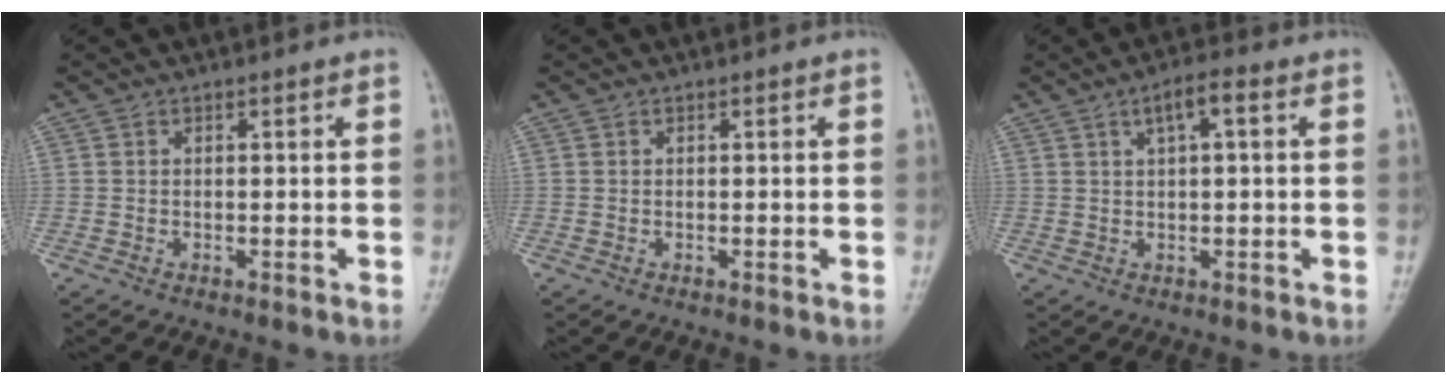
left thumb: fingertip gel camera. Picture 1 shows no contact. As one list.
[{"total": 0.0}, {"total": 4.3, "force": [1.5, 1.1, 3.8], "torque": [-0.068, 0.010, 0.025]}]